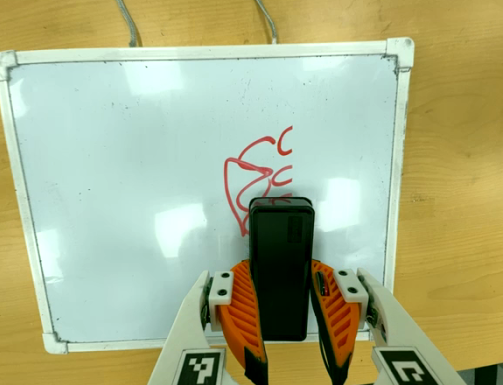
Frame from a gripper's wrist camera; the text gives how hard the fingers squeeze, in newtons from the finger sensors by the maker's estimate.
{"total": 9.2, "left": 7.0, "right": 11.4}